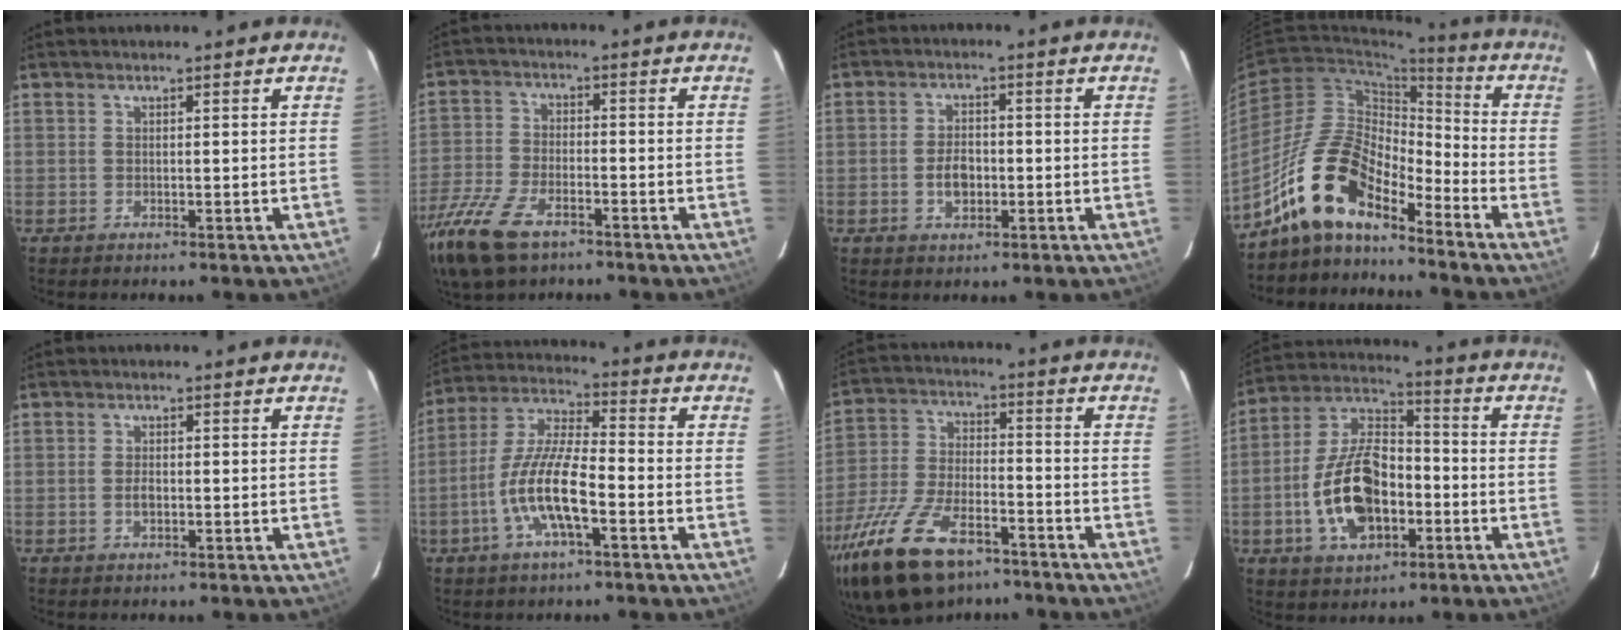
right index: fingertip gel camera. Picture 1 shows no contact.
{"total": 16.8, "force": [-11.2, 7.5, 10.0], "torque": [-0.248, -0.039, -0.218]}
{"total": 4.7, "force": [-1.1, 3.1, 3.3], "torque": [-0.065, 0.005, -0.016]}
{"total": 14.0, "force": [-11.1, 4.9, 7.1], "torque": [-0.131, 0.014, -0.220]}
{"total": 1.9, "force": [-0.5, 1.2, 1.5], "torque": [-0.029, 0.001, -0.009]}
{"total": 12.7, "force": [-4.8, 3.2, 11.4], "torque": [-0.238, -0.002, -0.093]}
{"total": 22.0, "force": [-14.6, 9.8, 13.3], "torque": [-0.283, -0.030, -0.256]}
{"total": 16.6, "force": [-4.8, 9.5, 12.8], "torque": [-0.261, 0.015, -0.078]}